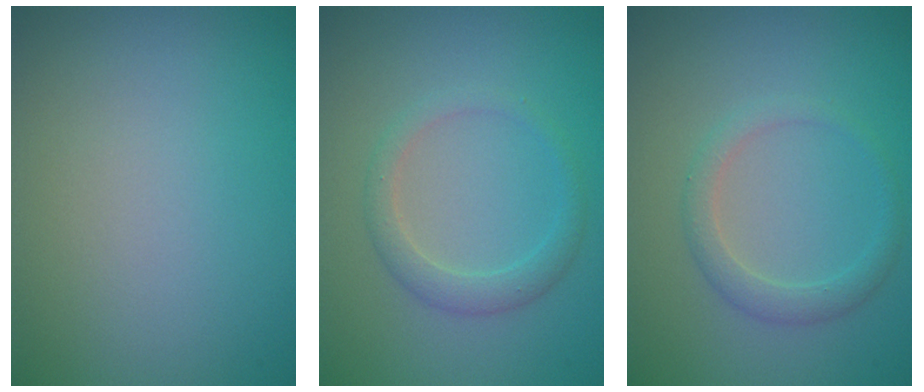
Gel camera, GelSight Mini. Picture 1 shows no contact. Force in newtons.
{"total": 2.0, "press": 2.0, "slide": 0.1}
{"total": 1.9, "press": 1.9, "slide": 0.2}